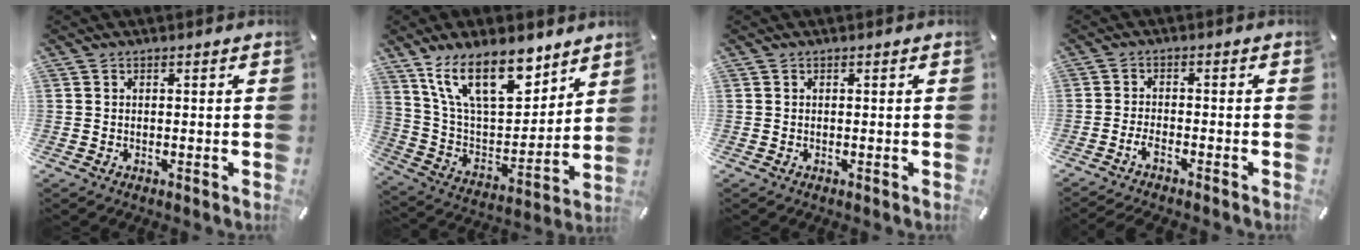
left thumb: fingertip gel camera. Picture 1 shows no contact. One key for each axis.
{"total": 19.6, "fx": 12.9, "fy": 9.2, "fz": 11.6, "tx": -0.218, "ty": -0.065, "tz": 0.228}
{"total": 0.0}
{"total": 2.9, "fx": -2.2, "fy": 0.8, "fz": 1.7, "tx": -0.034, "ty": 0.008, "tz": -0.042}